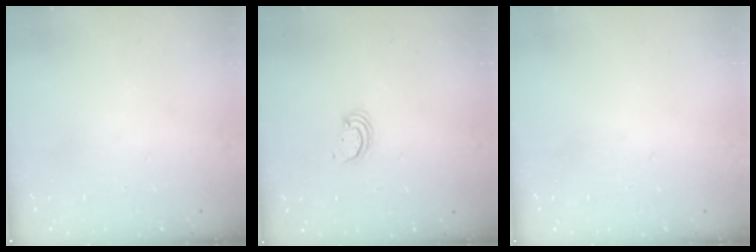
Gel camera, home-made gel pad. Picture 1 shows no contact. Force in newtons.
{"total": 2.7, "press": 2.7, "slide": 0.2}
{"total": 0.0}